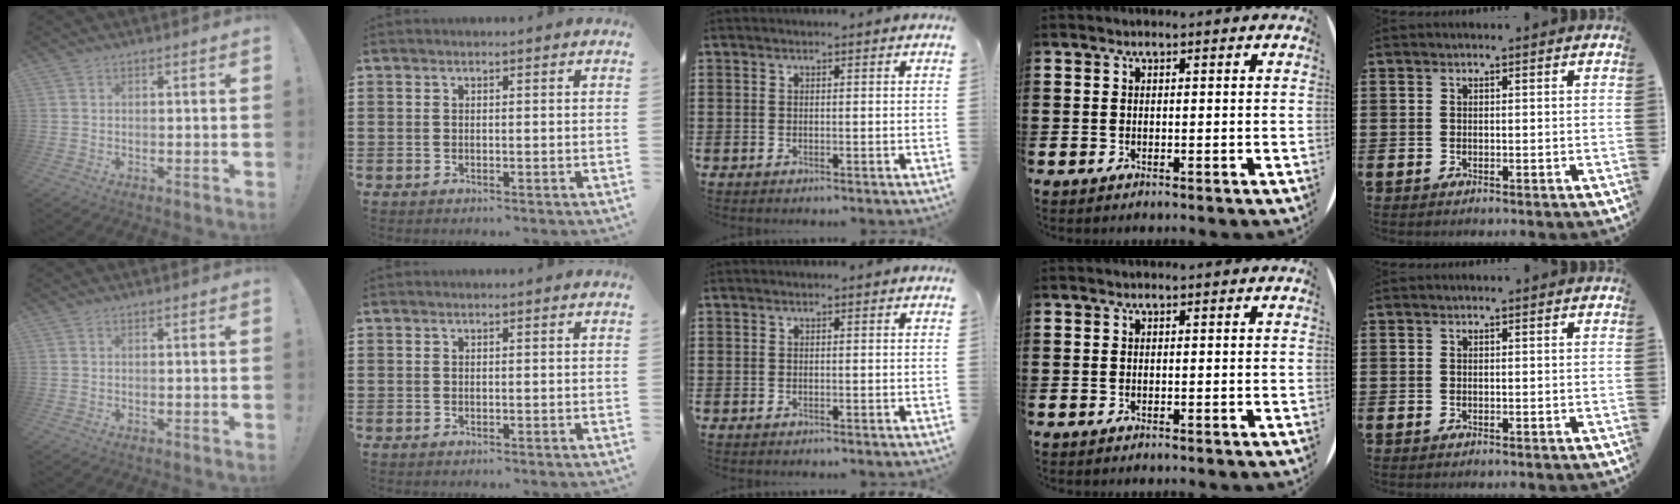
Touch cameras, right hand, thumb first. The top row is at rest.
{}